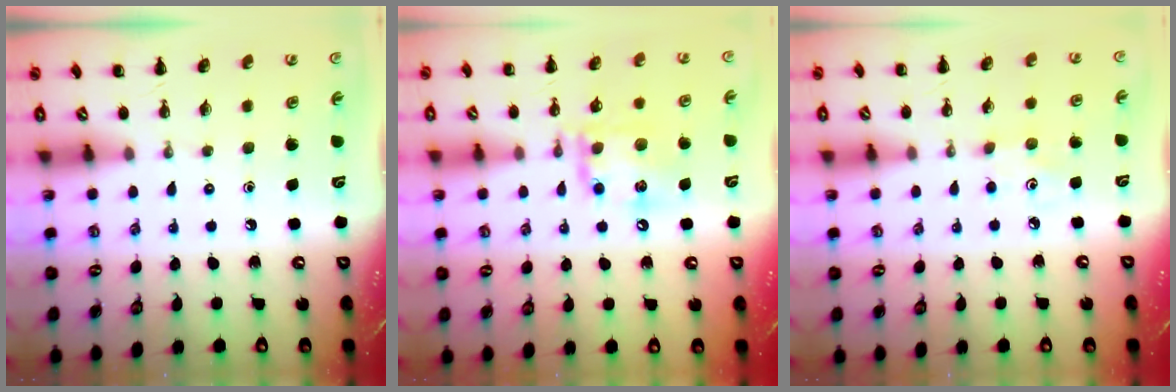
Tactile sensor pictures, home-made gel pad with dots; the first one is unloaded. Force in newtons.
{"total": 13.9, "press": 13.8, "slide": 1.8}
{"total": 2.6, "press": 2.5, "slide": 0.8}